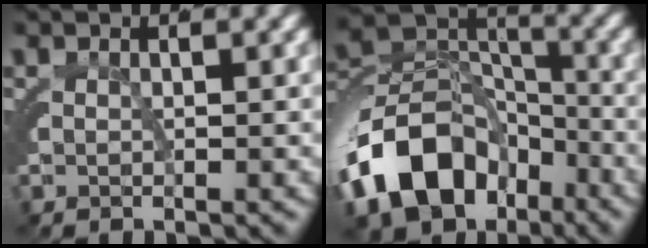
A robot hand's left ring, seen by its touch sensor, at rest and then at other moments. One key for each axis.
{"total": 10.5, "fx": -4.4, "fy": 7.2, "fz": 6.2, "tx": -0.101, "ty": -0.026, "tz": -0.067}